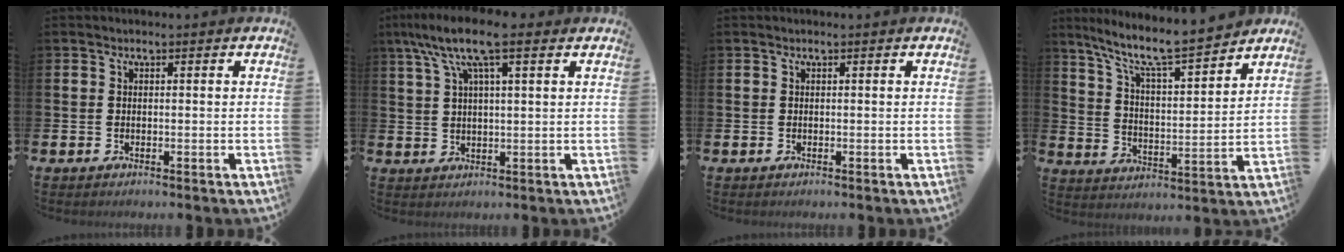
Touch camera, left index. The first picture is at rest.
{"total": 8.7, "force": [5.7, 2.4, 6.1], "torque": [-0.119, -0.006, 0.098]}
{"total": 0.0}
{"total": 8.9, "force": [8.0, 0.8, 3.8], "torque": [-0.099, -0.058, 0.135]}